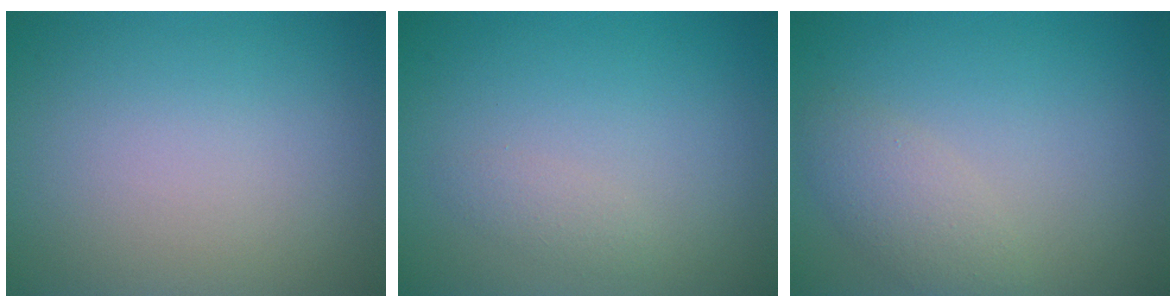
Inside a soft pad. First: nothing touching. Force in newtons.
{"total": 1.0, "press": 1.0, "slide": 0.0}
{"total": 2.4, "press": 2.4, "slide": 0.2}